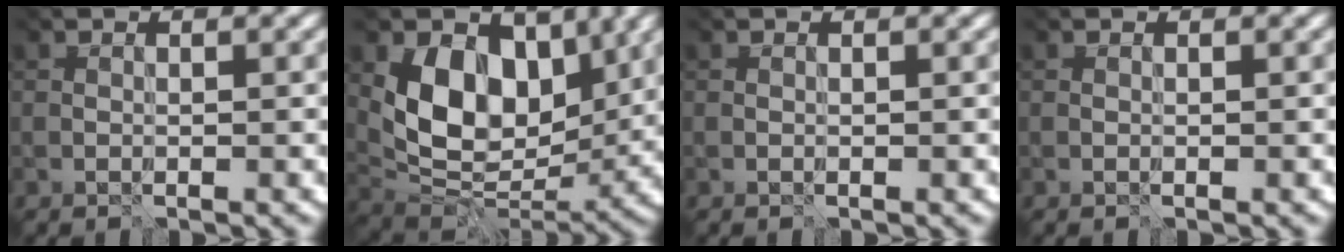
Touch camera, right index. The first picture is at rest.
{"total": 8.8, "force": [2.0, 6.2, 5.9], "torque": [-0.101, -0.017, 0.056]}
{"total": 0.0}
{"total": 0.0}